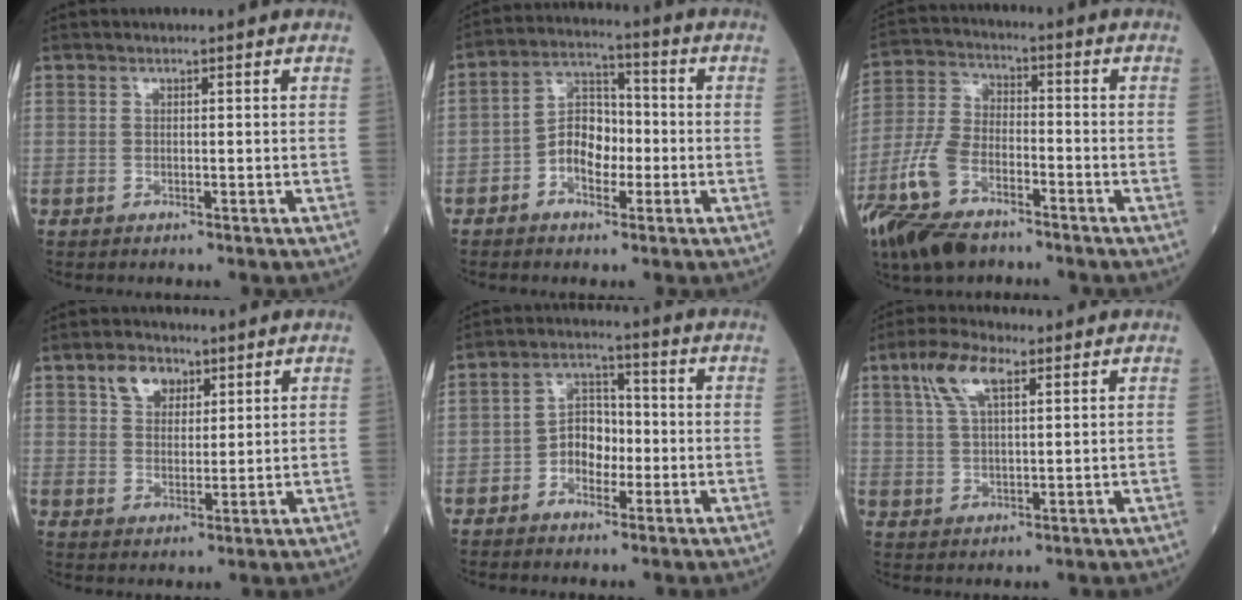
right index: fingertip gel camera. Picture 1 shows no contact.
{"total": 7.5, "force": [-2.0, 4.5, 5.6], "torque": [-0.101, 0.024, -0.042]}
{"total": 13.9, "force": [-8.5, 6.2, 9.1], "torque": [-0.204, -0.016, -0.164]}
{"total": 5.2, "force": [2.9, 3.4, 2.7], "torque": [-0.051, 0.013, 0.054]}
{"total": 6.0, "force": [-1.6, 4.0, 4.3], "torque": [-0.072, 0.022, -0.033]}
{"total": 7.3, "force": [3.8, 2.3, 5.8], "torque": [-0.125, 0.015, 0.074]}